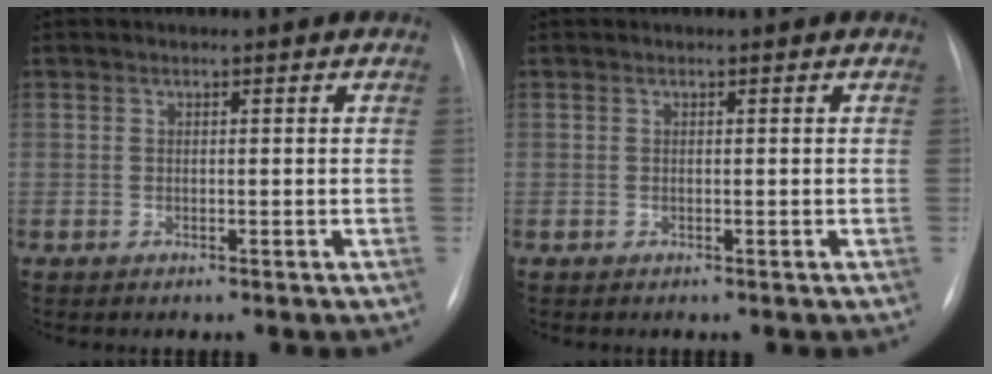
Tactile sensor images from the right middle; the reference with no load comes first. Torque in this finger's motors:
{"motor_torque": [0.00, 0.00, 0.00, 0.00]}